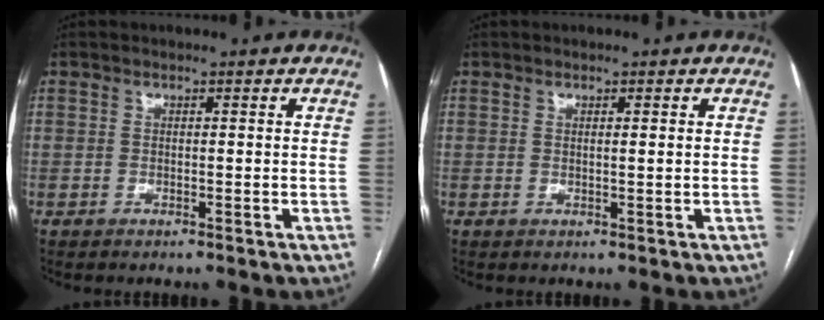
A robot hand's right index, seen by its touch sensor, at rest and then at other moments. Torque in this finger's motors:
{"motor_torque": [-0.06, 0.16, -0.04, 0.00]}